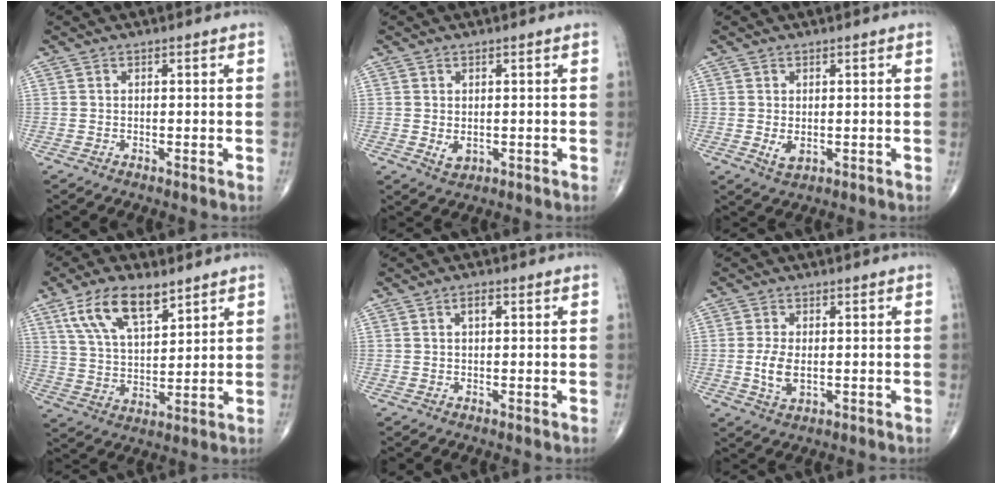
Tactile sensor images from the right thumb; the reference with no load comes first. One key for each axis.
{"total": 2.1, "fx": 0.0, "fy": 1.4, "fz": 1.5, "tx": -0.021, "ty": -0.005, "tz": 0.006}
{"total": 2.3, "fx": -0.1, "fy": 1.4, "fz": 1.8, "tx": -0.029, "ty": -0.006, "tz": 0.005}
{"total": 12.6, "fx": 7.4, "fy": 5.5, "fz": 8.5, "tx": -0.142, "ty": -0.025, "tz": 0.146}
{"total": 1.7, "fx": 0.6, "fy": 0.8, "fz": 1.3, "tx": -0.022, "ty": 0.003, "tz": 0.009}
{"total": 4.6, "fx": -0.3, "fy": 2.4, "fz": 3.9, "tx": -0.081, "ty": -0.009, "tz": -0.004}